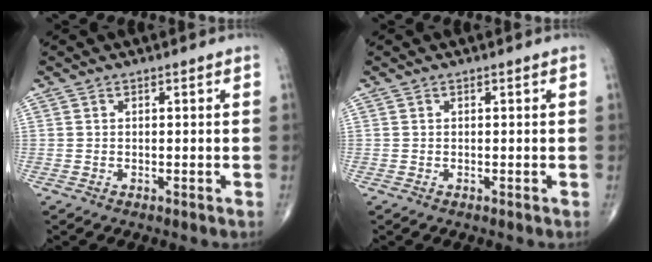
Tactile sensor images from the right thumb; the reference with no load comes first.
{"total": 0.0}